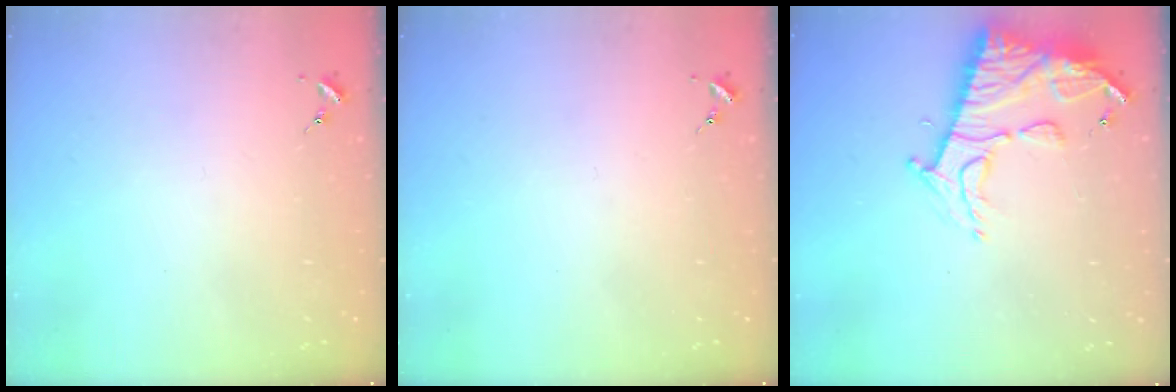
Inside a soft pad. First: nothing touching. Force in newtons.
{"total": 0.0}
{"total": 14.4, "press": 14.3, "slide": 1.6}